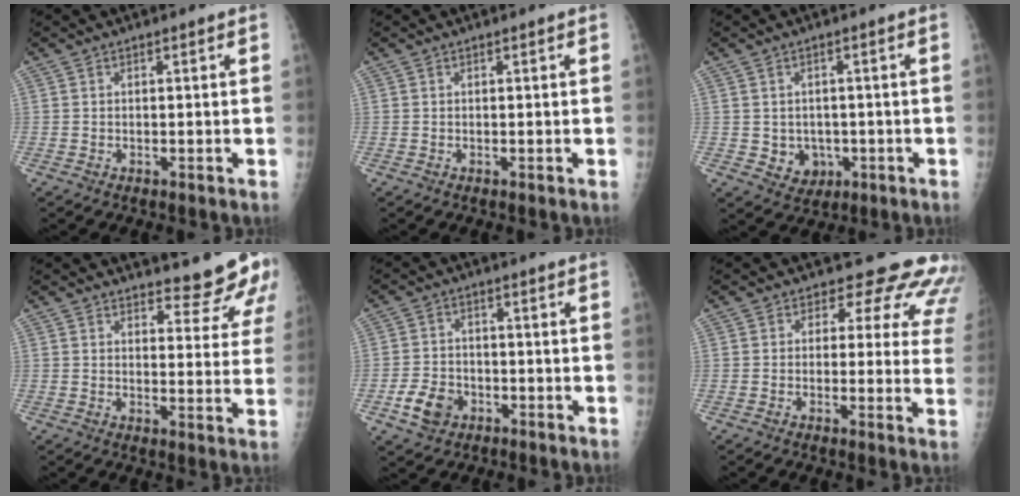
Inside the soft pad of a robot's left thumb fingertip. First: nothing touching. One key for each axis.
{"total": 0.0}
{"total": 5.0, "fx": -0.9, "fy": 4.4, "fz": 2.2, "tx": -0.010, "ty": 0.003, "tz": 0.000}
{"total": 9.3, "fx": 8.6, "fy": 2.5, "fz": 2.5, "tx": 0.002, "ty": -0.070, "tz": 0.091}
{"total": 6.4, "fx": -2.9, "fy": 4.8, "fz": 3.0, "tx": -0.046, "ty": 0.016, "tz": -0.049}
{"total": 12.8, "fx": 10.5, "fy": 6.4, "fz": 3.4, "tx": 0.023, "ty": -0.050, "tz": 0.086}